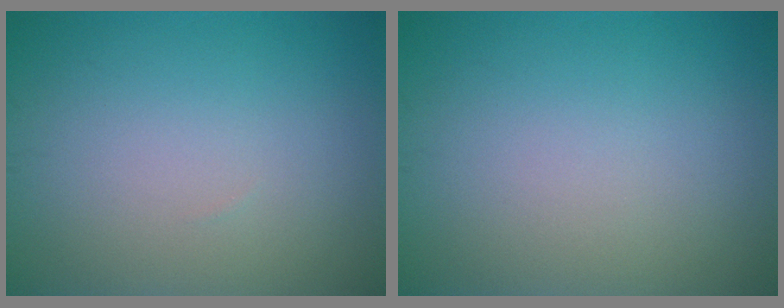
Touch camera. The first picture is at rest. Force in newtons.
{"total": 0.0}